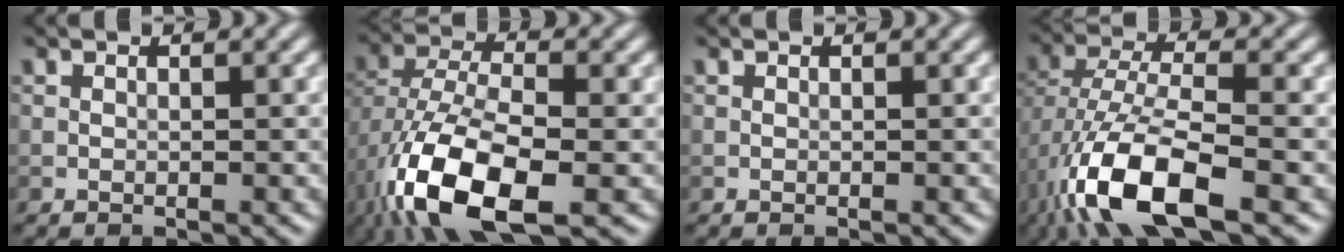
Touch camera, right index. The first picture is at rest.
{"total": 11.5, "force": [-5.1, 5.4, 8.8], "torque": [-0.186, -0.010, -0.095]}
{"total": 0.0}
{"total": 10.1, "force": [-5.0, 3.9, 7.9], "torque": [-0.166, 0.002, -0.099]}